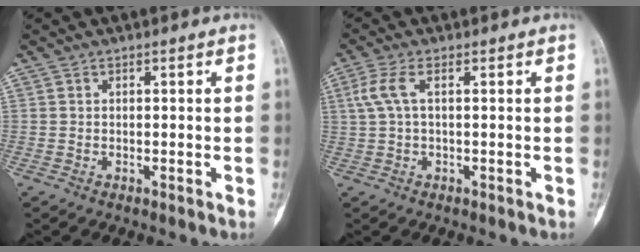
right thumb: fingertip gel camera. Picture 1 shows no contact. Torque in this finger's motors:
{"motor_torque": [0.01, 0.64, 0.36, -0.15, 0.02]}